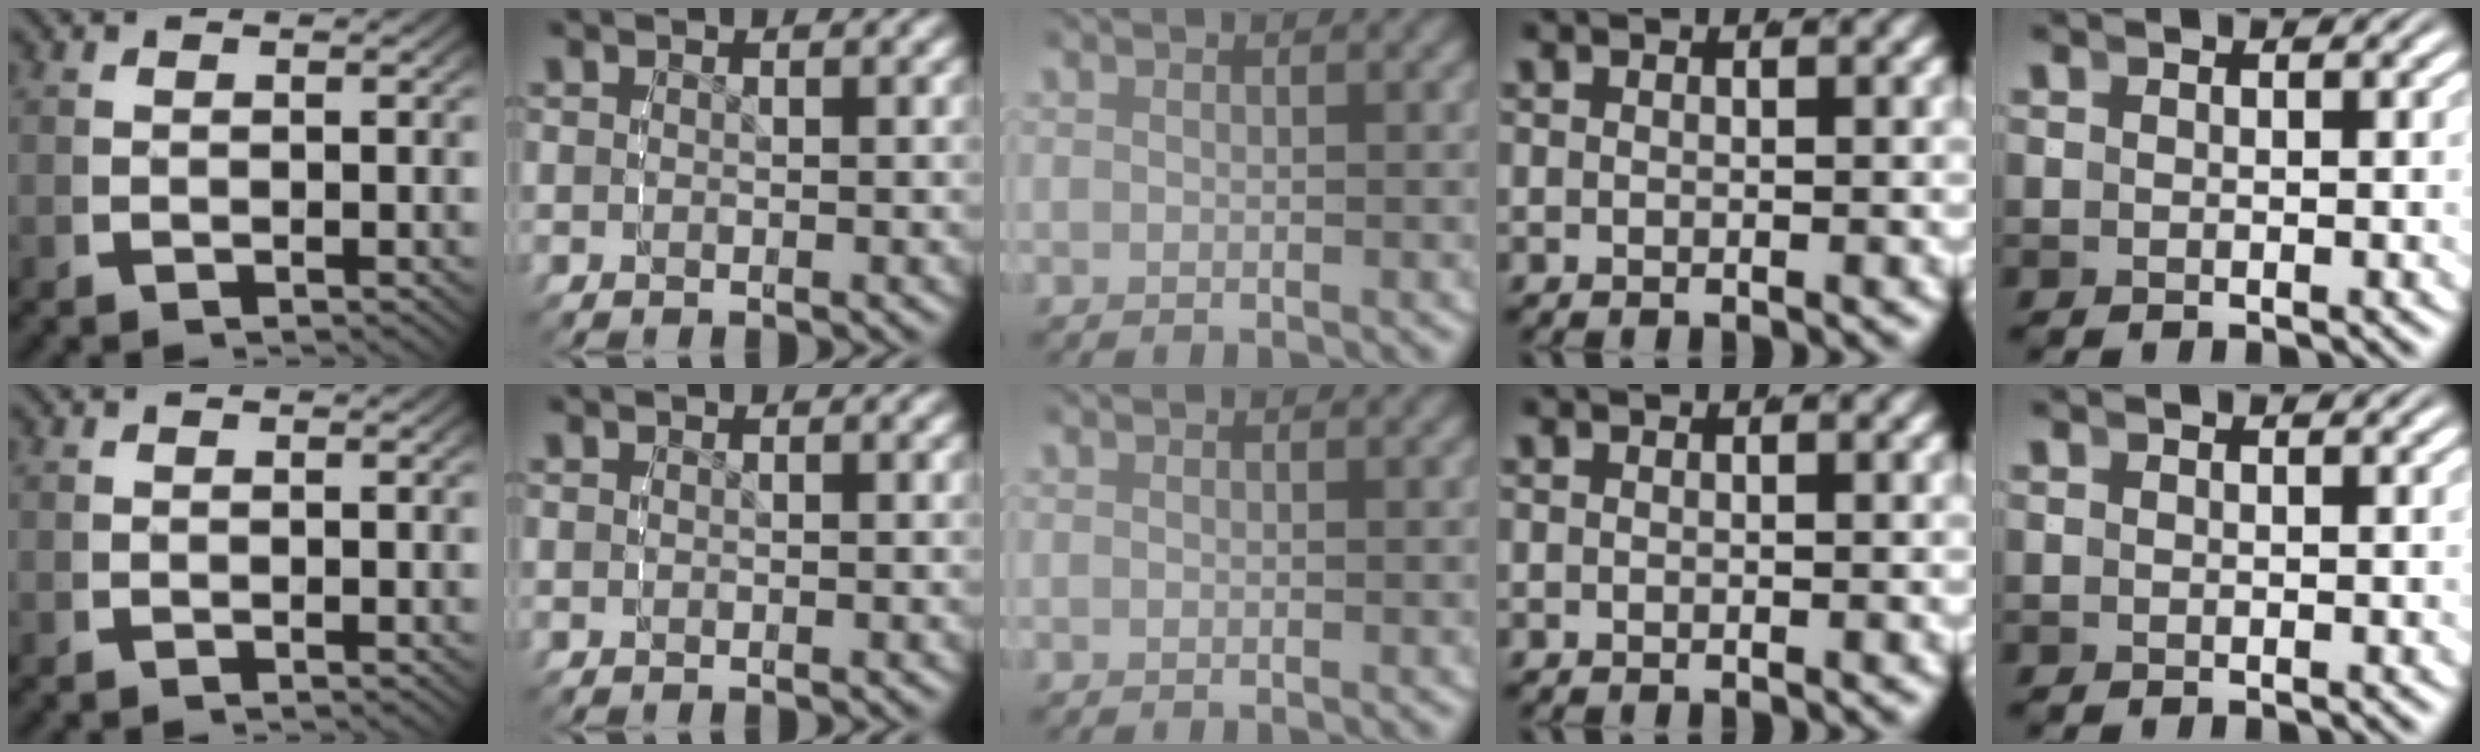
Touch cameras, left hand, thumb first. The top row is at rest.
{}